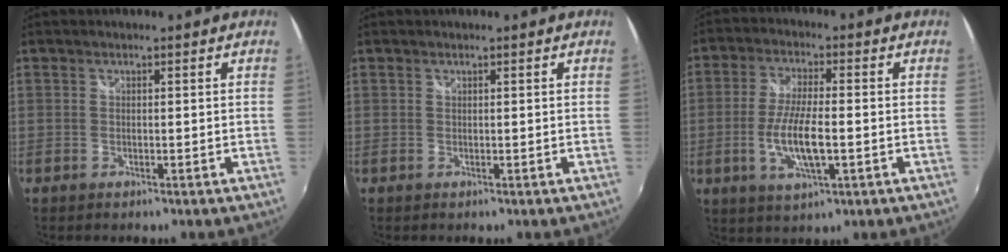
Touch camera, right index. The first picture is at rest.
{"total": 0.0}
{"total": 9.4, "force": [-2.2, 2.7, 8.8], "torque": [-0.176, -0.009, -0.039]}